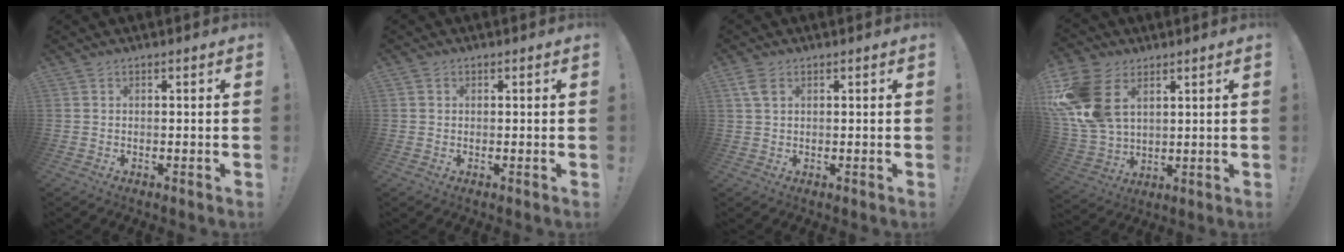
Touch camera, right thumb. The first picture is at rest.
{"total": 0.8, "force": [0.3, 0.8, 0.1], "torque": [0.005, 0.000, 0.004]}
{"total": 3.8, "force": [1.6, 2.1, 2.7], "torque": [-0.046, 0.000, 0.031]}
{"total": 18.4, "force": [6.1, 12.7, 11.9], "torque": [-0.243, -0.022, 0.118]}